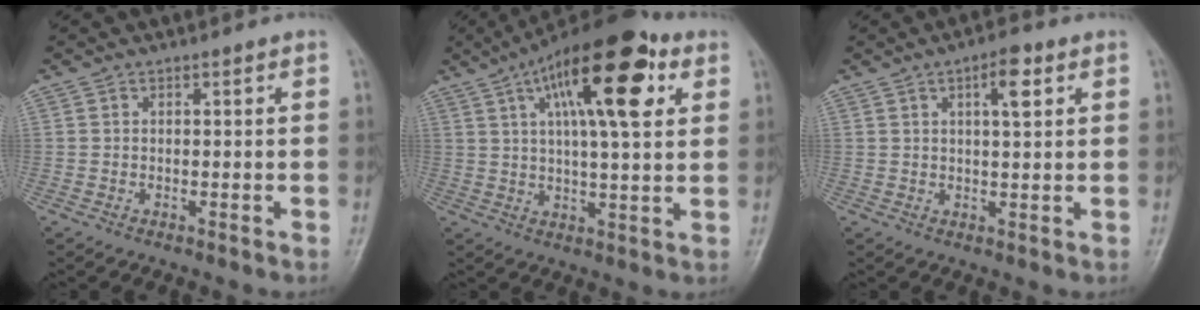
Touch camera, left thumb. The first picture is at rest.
{"total": 19.3, "force": [7.7, 6.5, 16.4], "torque": [-0.240, 0.000, 0.115]}
{"total": 5.0, "force": [2.1, 1.6, 4.2], "torque": [-0.059, -0.002, 0.031]}